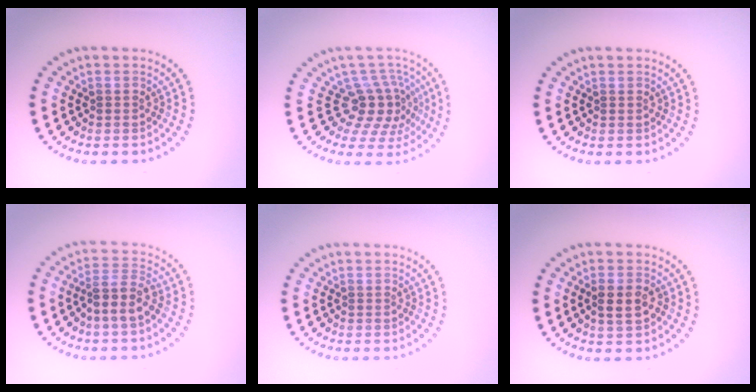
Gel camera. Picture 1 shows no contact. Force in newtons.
{"total": 4.2, "press": 3.0, "slide": 2.9}
{"total": 0.0}
{"total": 3.0, "press": 2.5, "slide": 1.7}
{"total": 0.0}
{"total": 2.4, "press": 2.4, "slide": 0.4}